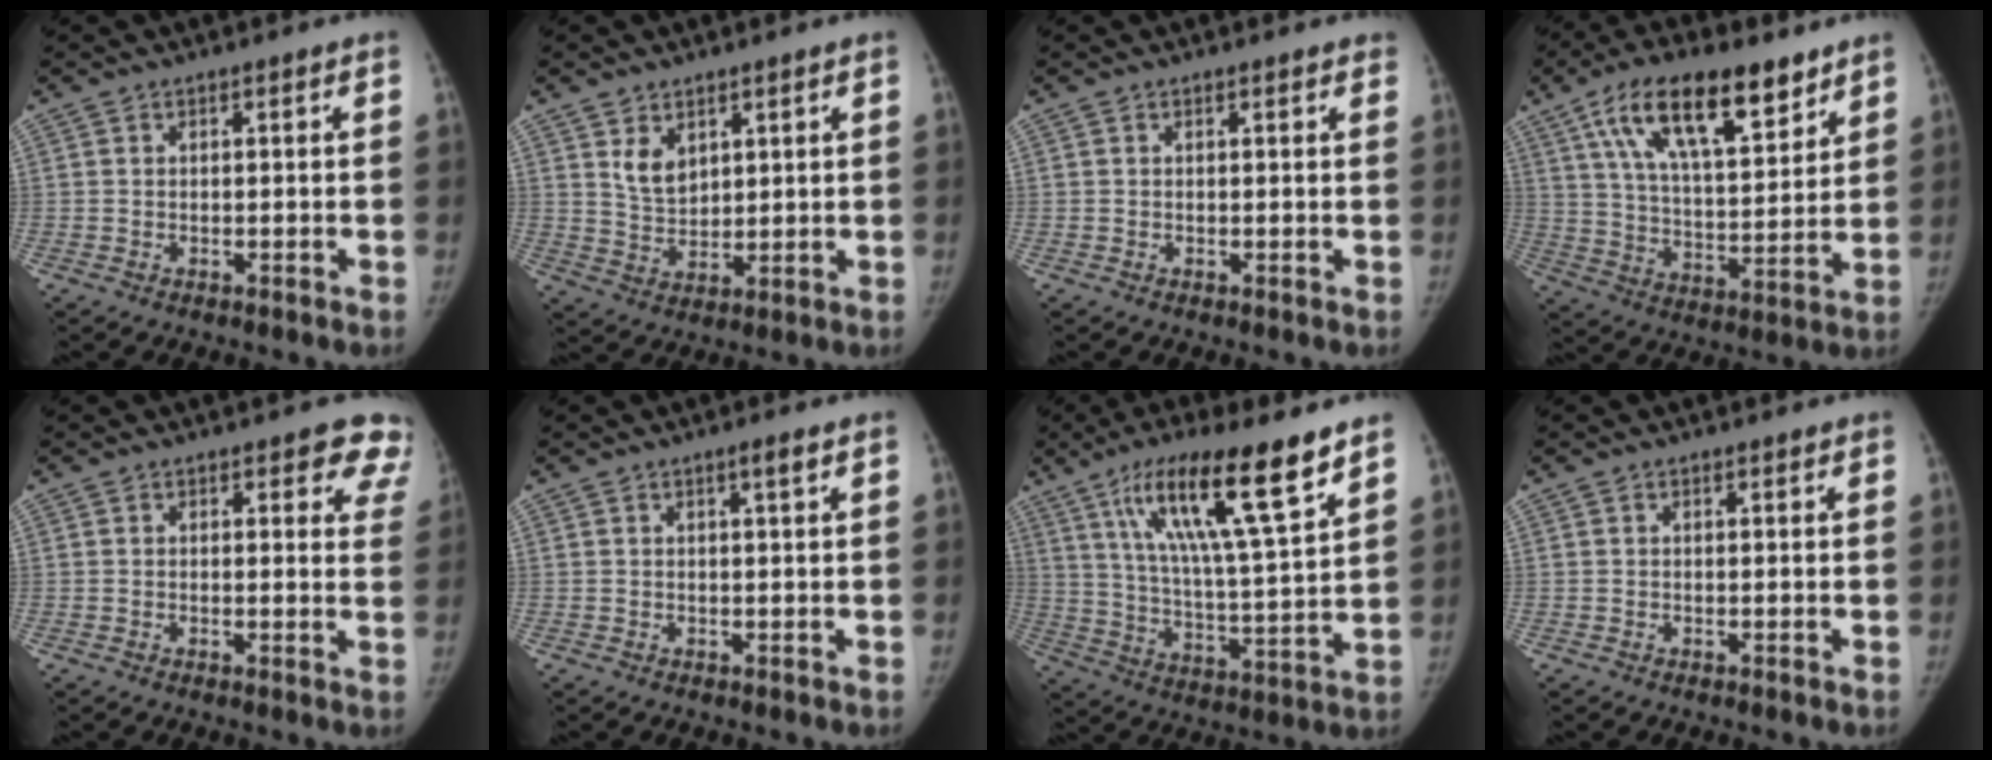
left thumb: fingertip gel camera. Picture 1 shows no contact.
{"total": 5.6, "force": [2.8, 3.7, 3.0], "torque": [-0.029, -0.025, 0.059]}
{"total": 1.4, "force": [1.1, 0.5, 0.7], "torque": [0.000, 0.002, 0.011]}
{"total": 19.8, "force": [11.5, 8.1, 13.9], "torque": [-0.203, -0.033, 0.202]}
{"total": 7.8, "force": [6.0, 3.6, 3.3], "torque": [0.016, -0.024, 0.044]}
{"total": 1.6, "force": [0.8, 0.1, 1.3], "torque": [-0.020, -0.003, 0.014]}
{"total": 20.0, "force": [11.9, 3.0, 15.8], "torque": [-0.255, -0.043, 0.210]}
{"total": 0.5, "force": [0.3, 0.3, 0.2], "torque": [0.002, -0.001, 0.002]}